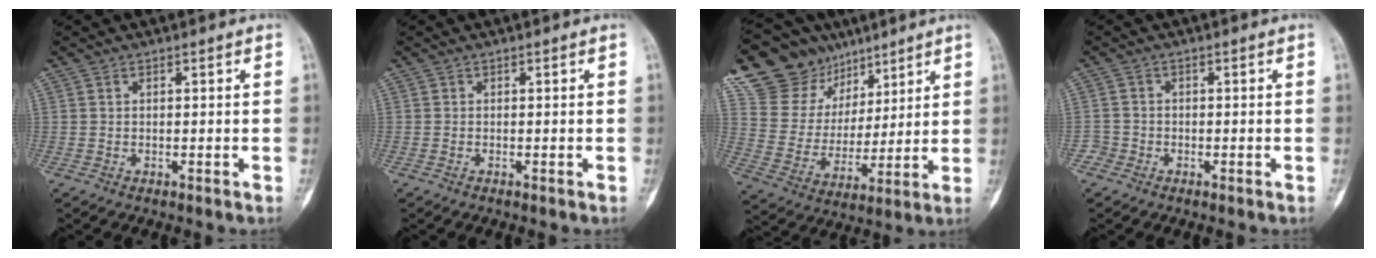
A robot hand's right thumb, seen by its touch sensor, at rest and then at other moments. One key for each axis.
{"total": 0.0}
{"total": 19.3, "fx": 12.9, "fy": 13.6, "fz": 4.5, "tx": -0.043, "ty": -0.022, "tz": 0.247}
{"total": 1.8, "fx": -1.1, "fy": 1.4, "fz": -0.3, "tx": 0.012, "ty": 0.009, "tz": -0.028}